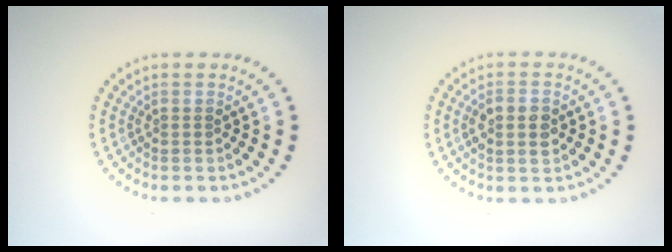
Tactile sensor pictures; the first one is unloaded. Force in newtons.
{"total": 2.5, "press": 2.5, "slide": 0.3}